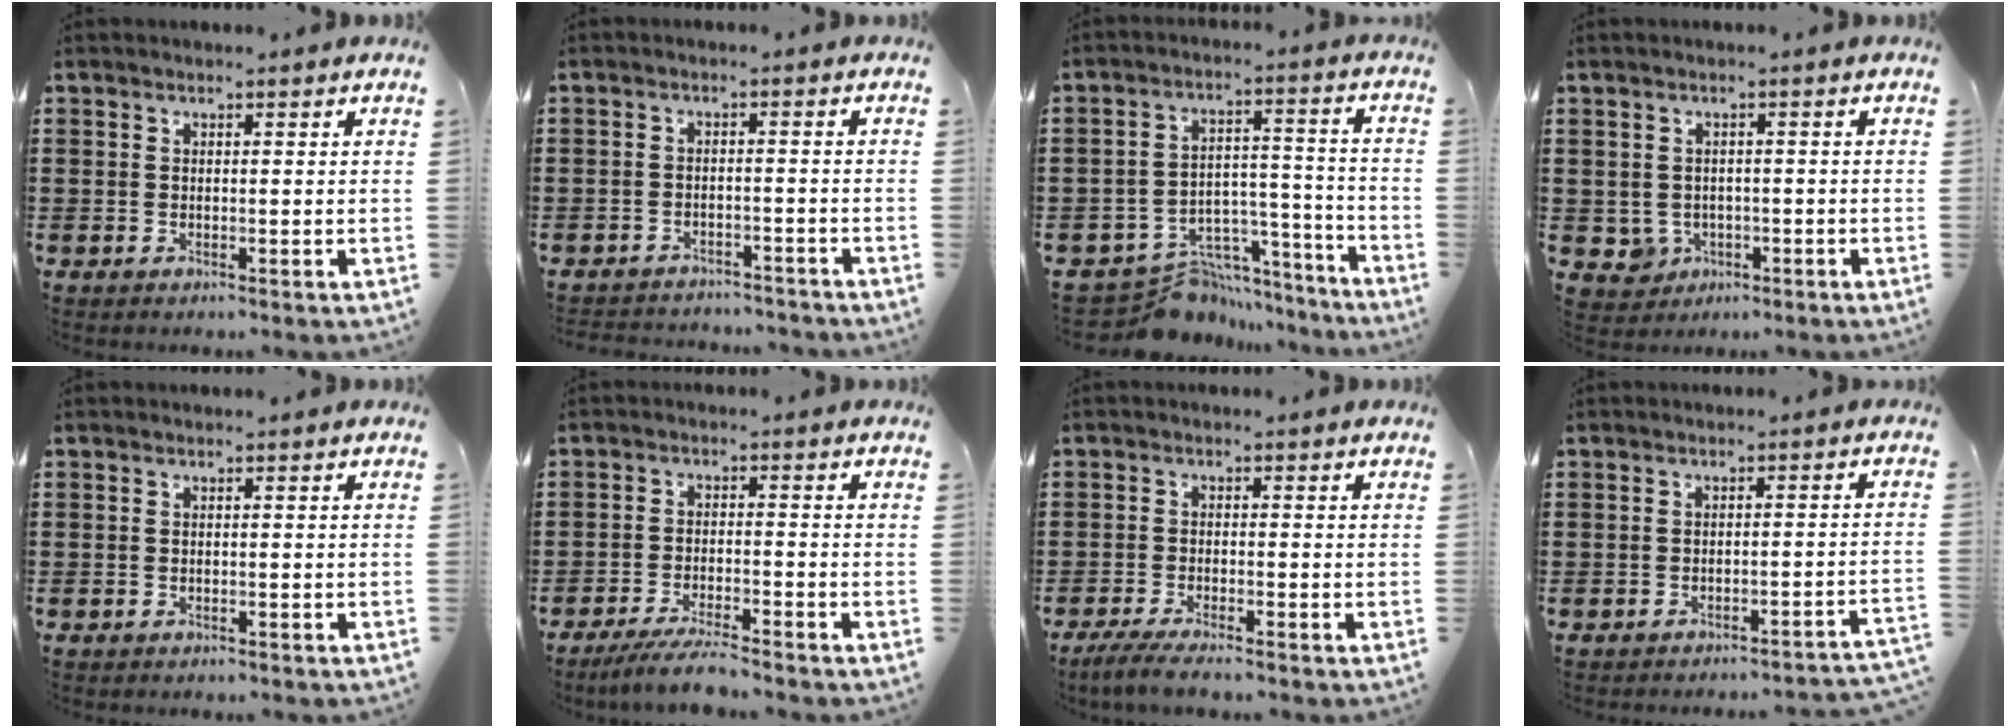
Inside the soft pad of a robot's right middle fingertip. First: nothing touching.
{"total": 2.8, "force": [-2.7, 0.5, -0.1], "torque": [-0.006, -0.001, -0.059]}
{"total": 9.0, "force": [-8.0, 3.7, 2.1], "torque": [-0.029, 0.035, -0.145]}
{"total": 2.1, "force": [-0.4, 2.1, 0.4], "torque": [-0.020, 0.001, -0.011]}
{"total": 0.8, "force": [-0.7, 0.2, 0.1], "torque": [-0.004, 0.001, -0.016]}
{"total": 4.8, "force": [-4.4, 0.2, 1.8], "torque": [-0.044, -0.011, -0.089]}
{"total": 3.4, "force": [-3.1, 0.2, 1.4], "torque": [-0.039, -0.008, -0.065]}
{"total": 2.4, "force": [-2.3, -0.2, 0.5], "torque": [-0.011, 0.000, -0.050]}